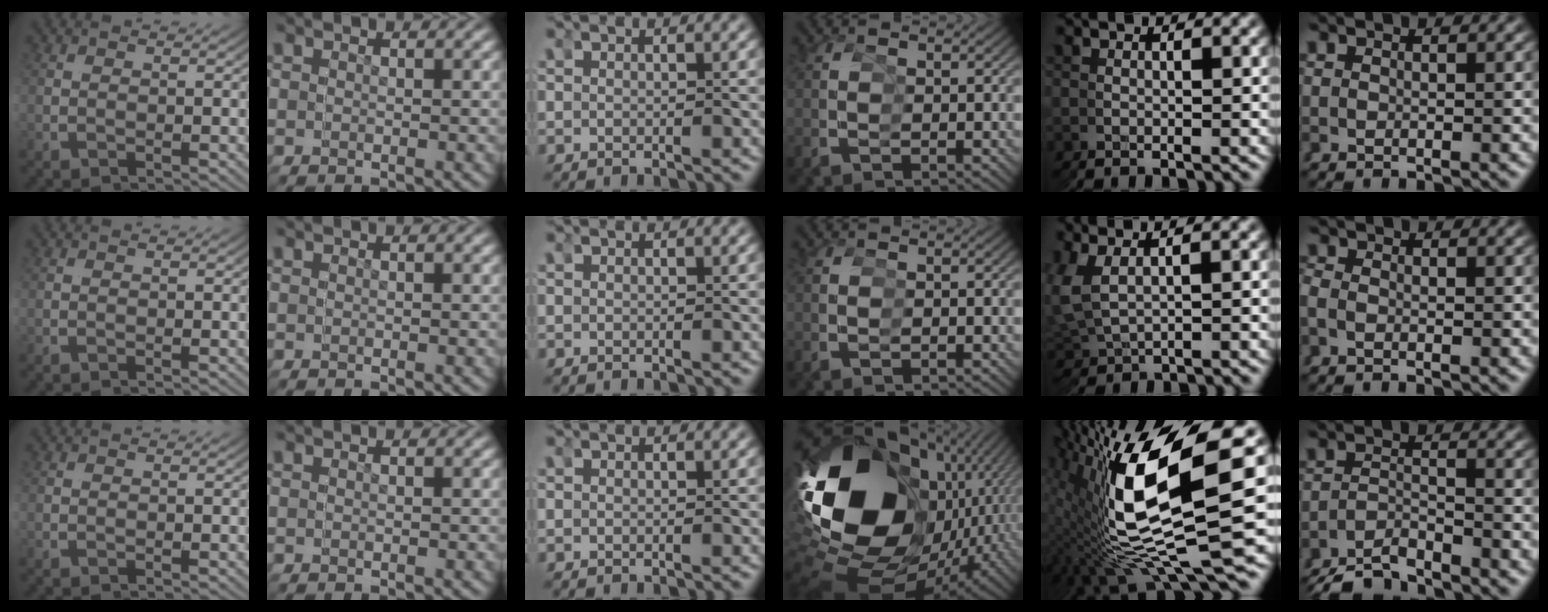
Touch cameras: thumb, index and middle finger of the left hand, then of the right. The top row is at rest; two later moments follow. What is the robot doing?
{"motion": "grasp_and_lifting", "object": "scissors"}